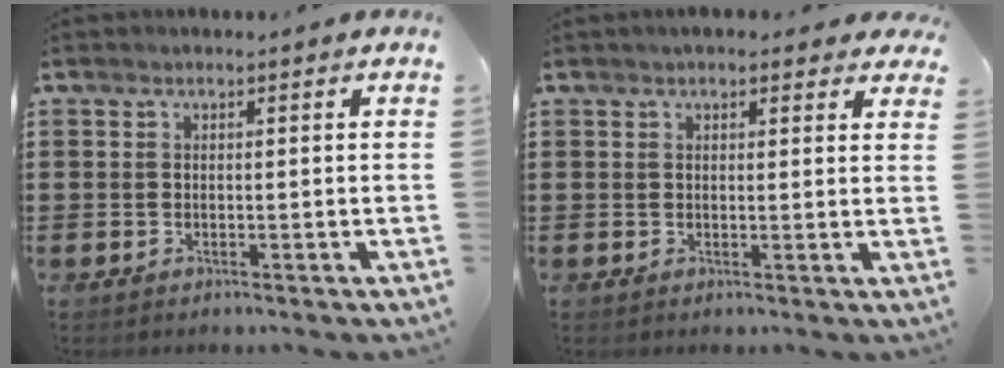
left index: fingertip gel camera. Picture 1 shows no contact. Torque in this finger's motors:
{"motor_torque": [1.11, -1.03, 0.52, 0.08]}